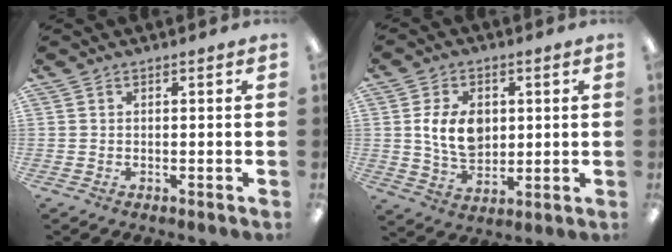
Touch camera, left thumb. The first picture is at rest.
{"total": 9.7, "force": [1.8, 7.0, 6.5], "torque": [-0.135, 0.006, 0.032]}